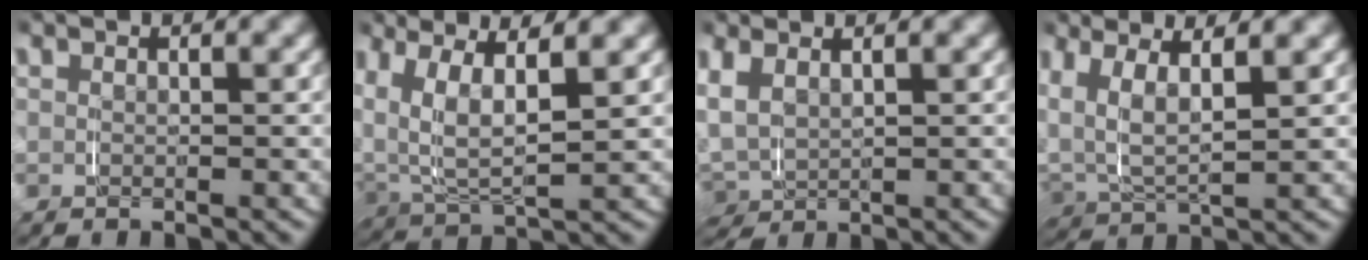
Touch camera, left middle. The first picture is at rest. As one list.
[{"total": 4.5, "force": [2.6, 2.8, 2.5], "torque": [-0.054, 0.002, 0.033]}, {"total": 4.6, "force": [0.4, 4.3, 1.6], "torque": [-0.066, -0.015, 0.006]}, {"total": 4.2, "force": [2.2, 2.7, 2.2], "torque": [-0.061, -0.006, 0.032]}]